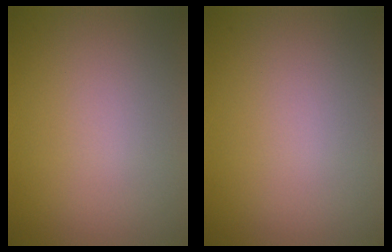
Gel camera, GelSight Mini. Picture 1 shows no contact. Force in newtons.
{"total": 0.0}